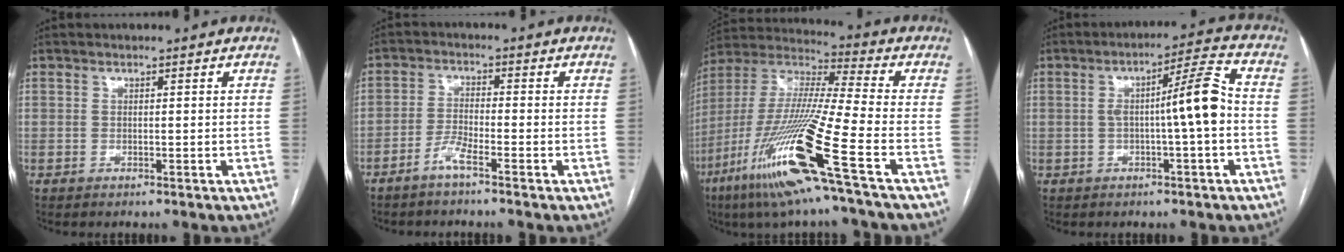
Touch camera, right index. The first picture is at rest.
{"total": 3.3, "force": [-2.5, 0.1, 2.2], "torque": [-0.046, -0.001, -0.054]}
{"total": 21.4, "force": [-9.9, -0.6, 18.9], "torque": [-0.412, -0.051, -0.196]}
{"total": 8.2, "force": [-0.7, 0.0, 8.1], "torque": [-0.125, 0.022, -0.011]}